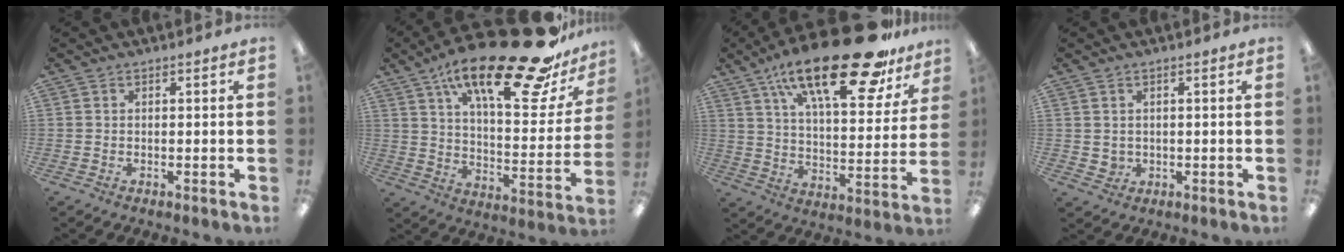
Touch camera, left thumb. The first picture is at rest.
{"total": 28.0, "force": [19.5, 8.0, 18.5], "torque": [-0.280, -0.124, 0.313]}
{"total": 26.9, "force": [17.7, 9.3, 18.0], "torque": [-0.277, -0.105, 0.287]}
{"total": 2.2, "force": [0.8, 1.9, 0.5], "torque": [-0.013, 0.001, 0.014]}